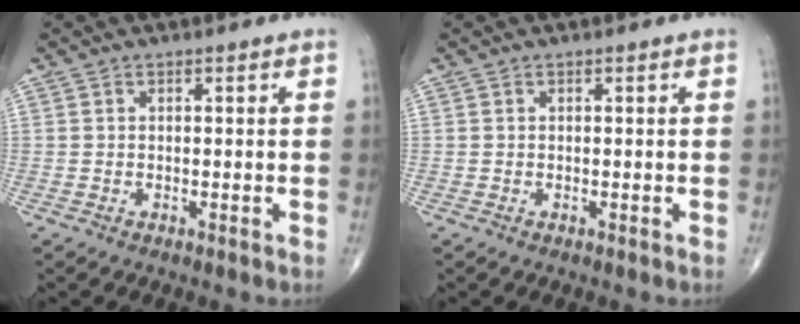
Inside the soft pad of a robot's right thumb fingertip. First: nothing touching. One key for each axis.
{"total": 0.0}